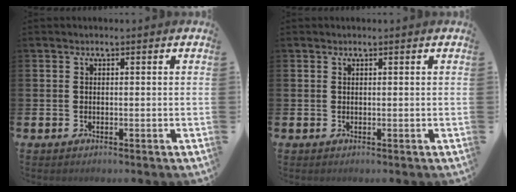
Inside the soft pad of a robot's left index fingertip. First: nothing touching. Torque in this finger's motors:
{"motor_torque": [-0.07, 0.13, 0.02, -0.01]}